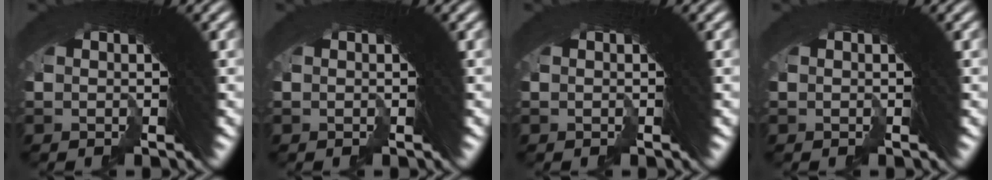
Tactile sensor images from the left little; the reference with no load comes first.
{"total": 0.0}
{"total": 0.0}
{"total": 0.0}